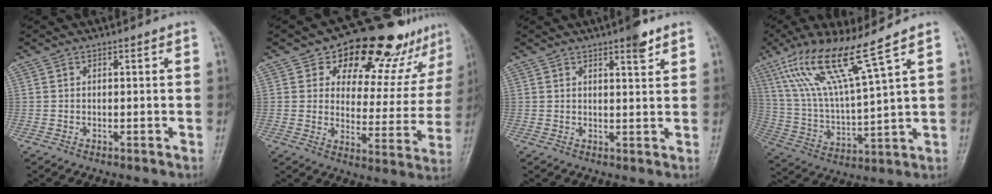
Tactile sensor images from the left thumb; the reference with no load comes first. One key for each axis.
{"total": 21.2, "fx": 15.2, "fy": 10.2, "fz": 10.7, "tx": -0.093, "ty": -0.068, "tz": 0.197}
{"total": 3.9, "fx": 2.6, "fy": 0.9, "fz": 2.7, "tx": -0.032, "ty": -0.015, "tz": 0.036}
{"total": 16.0, "fx": 9.8, "fy": 1.2, "fz": 12.6, "tx": -0.247, "ty": -0.044, "tz": 0.196}